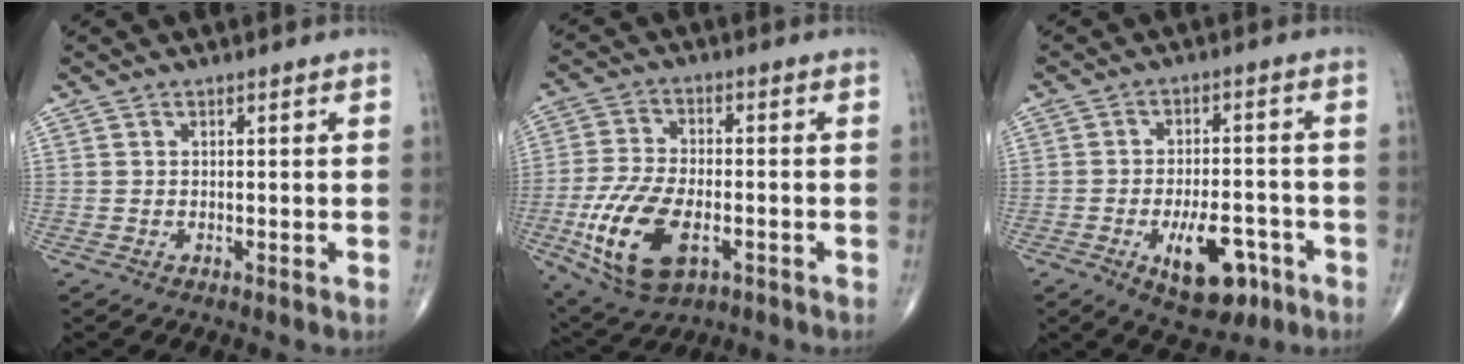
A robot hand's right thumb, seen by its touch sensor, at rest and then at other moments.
{"total": 15.3, "force": [-4.8, 8.1, 12.1], "torque": [-0.239, 0.005, -0.081]}
{"total": 11.7, "force": [-4.9, 5.3, 9.2], "torque": [-0.130, 0.017, -0.066]}